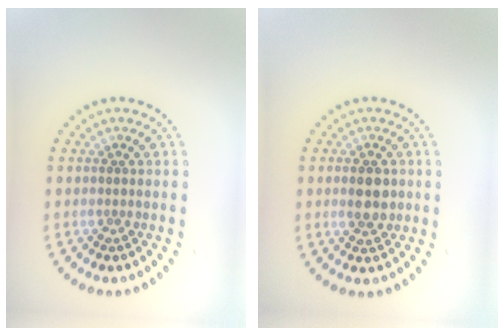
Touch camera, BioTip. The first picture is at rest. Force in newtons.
{"total": 2.7, "press": 2.7, "slide": 0.1}